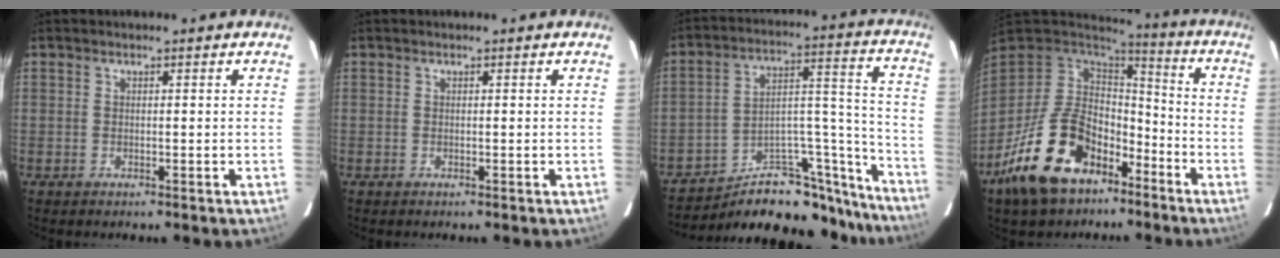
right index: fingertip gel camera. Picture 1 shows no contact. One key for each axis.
{"total": 0.0}
{"total": 26.3, "fx": -23.2, "fy": 7.1, "fz": 10.1, "tx": -0.109, "ty": 0.033, "tz": -0.332}
{"total": 19.0, "fx": -11.0, "fy": 10.5, "fz": 11.4, "tx": -0.232, "ty": 0.019, "tz": -0.197}